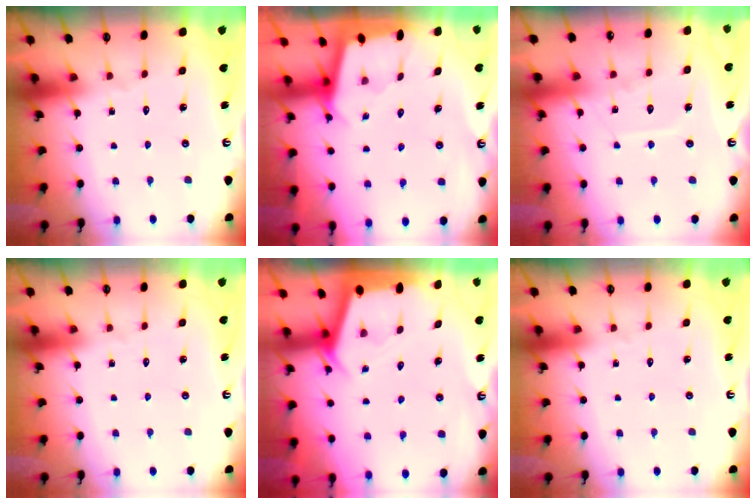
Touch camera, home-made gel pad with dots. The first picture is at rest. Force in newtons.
{"total": 2.0, "press": 2.0, "slide": 0.2}
{"total": 7.6, "press": 7.5, "slide": 0.8}
{"total": 0.0}
{"total": 2.2, "press": 2.2, "slide": 0.2}
{"total": 0.0}